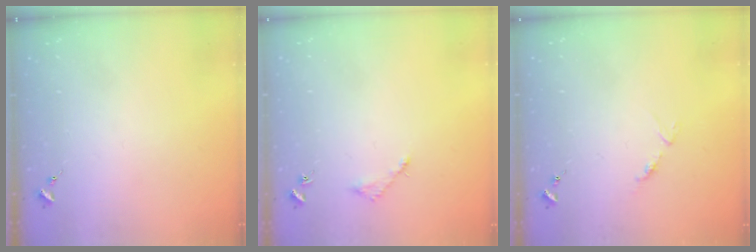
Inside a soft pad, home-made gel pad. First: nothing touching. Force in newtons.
{"total": 3.0, "press": 3.0, "slide": 0.4}
{"total": 3.2, "press": 3.2, "slide": 0.4}